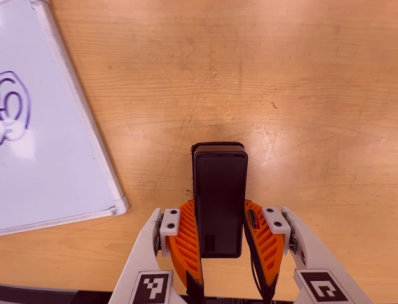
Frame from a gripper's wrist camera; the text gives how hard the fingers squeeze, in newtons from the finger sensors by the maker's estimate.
{"total": 5.8, "left": 4.2, "right": 7.4}